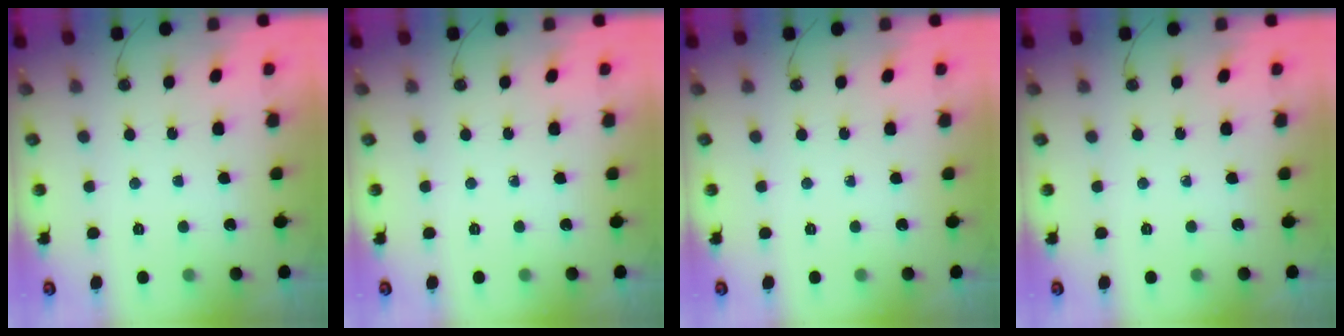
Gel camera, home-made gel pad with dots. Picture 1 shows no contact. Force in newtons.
{"total": 0.0}
{"total": 0.0}
{"total": 0.0}